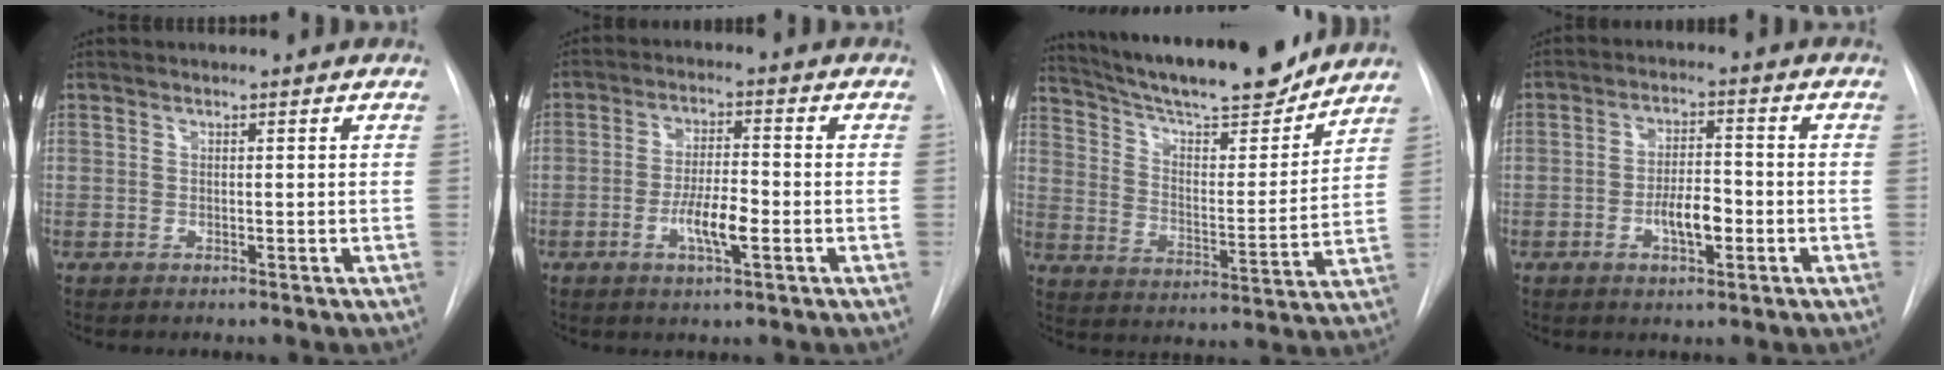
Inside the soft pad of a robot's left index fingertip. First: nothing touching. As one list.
[{"total": 6.1, "force": [-2.4, 1.1, 5.5], "torque": [-0.103, -0.004, -0.041]}, {"total": 20.2, "force": [17.8, 2.9, 9.1], "torque": [-0.153, -0.005, 0.272]}, {"total": 5.3, "force": [-2.1, 1.4, 4.7], "torque": [-0.085, 0.000, -0.032]}]